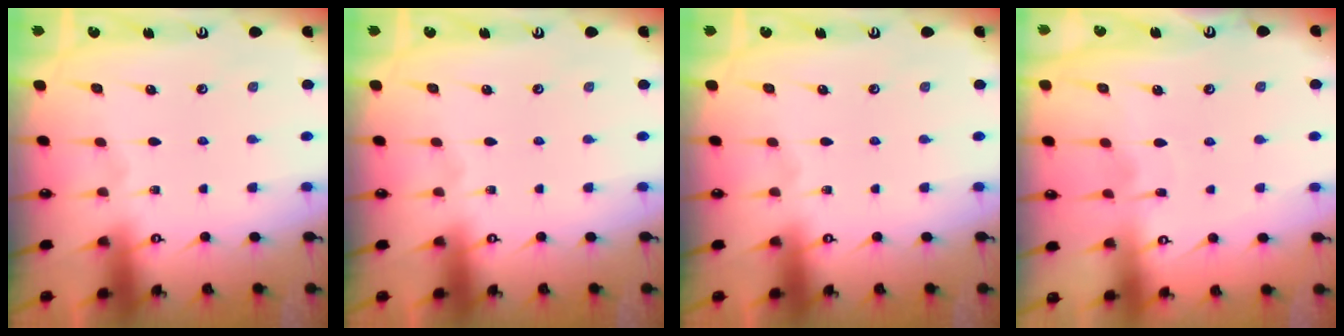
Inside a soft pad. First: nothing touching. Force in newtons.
{"total": 0.0}
{"total": 0.0}
{"total": 3.6, "press": 3.6, "slide": 0.3}